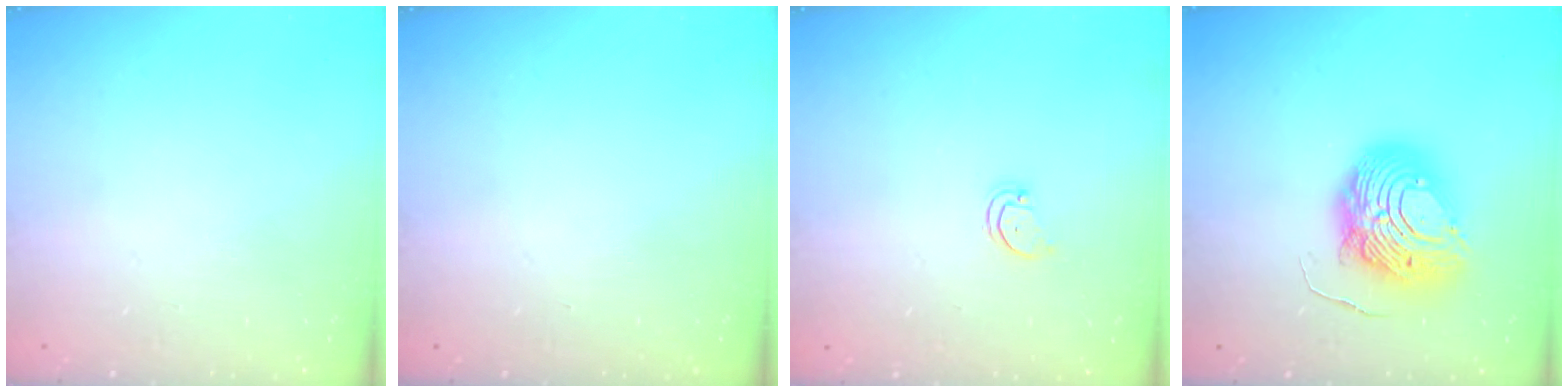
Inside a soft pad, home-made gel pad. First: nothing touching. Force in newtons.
{"total": 0.0}
{"total": 1.8, "press": 1.7, "slide": 0.2}
{"total": 12.2, "press": 12.2, "slide": 1.2}